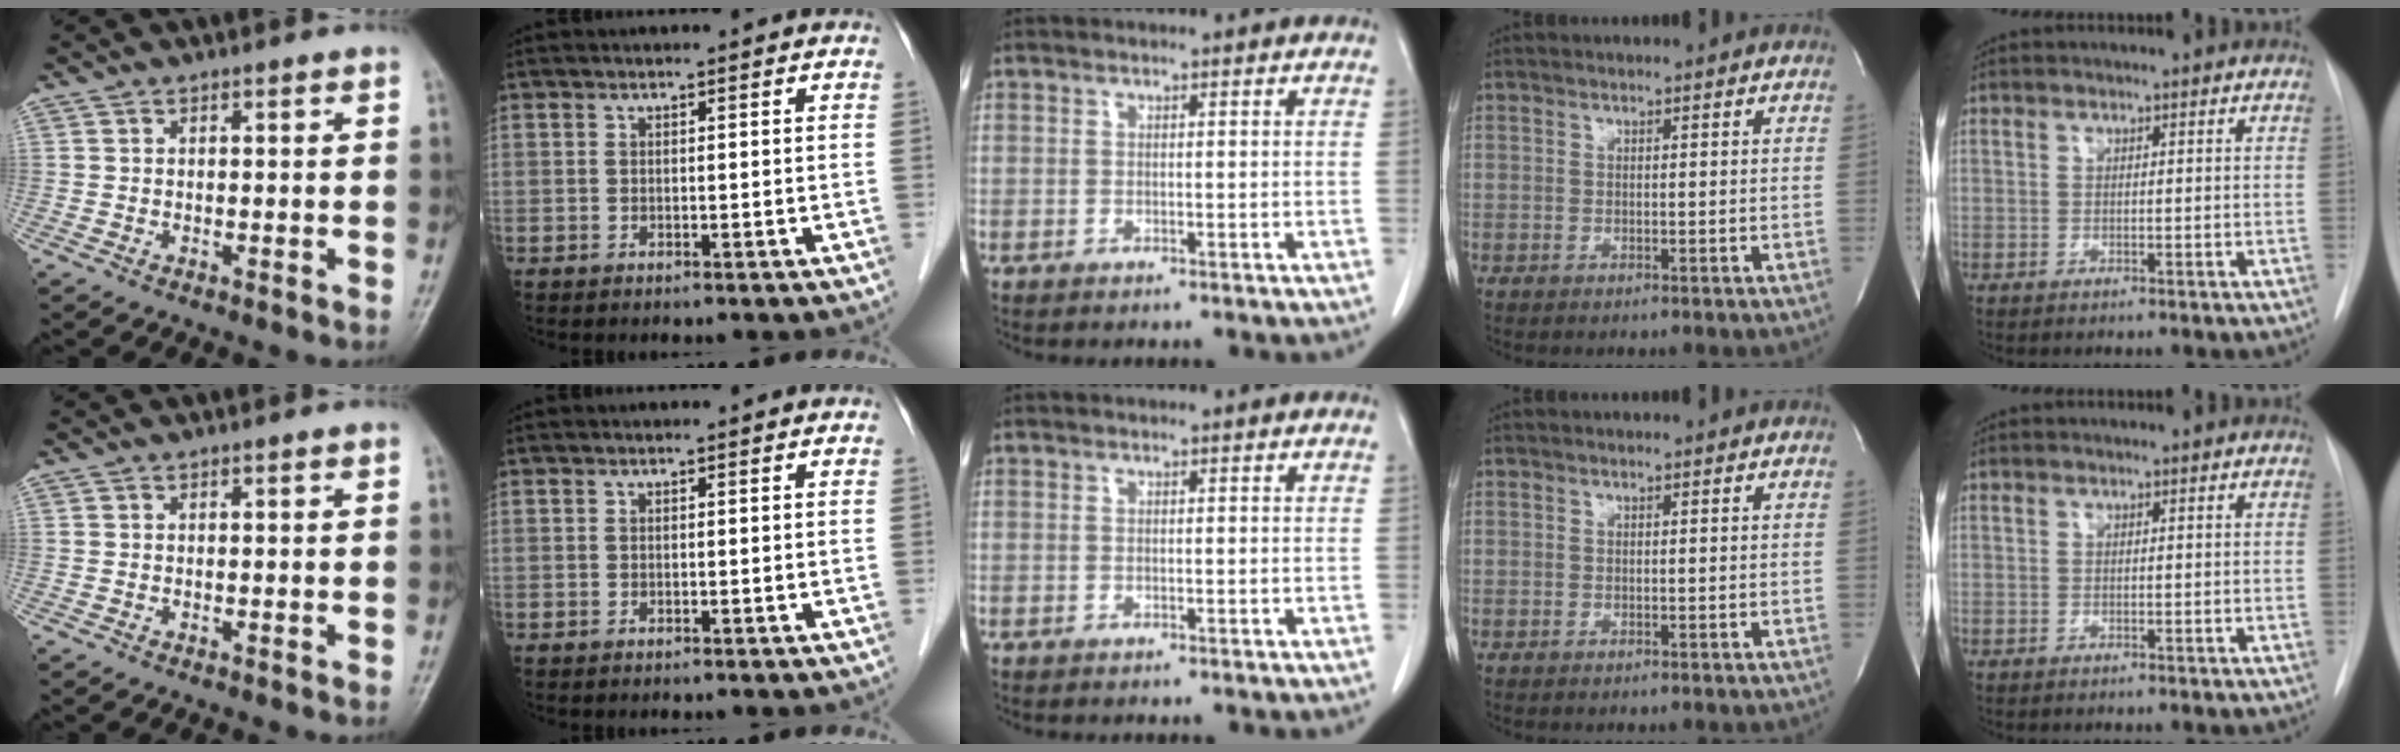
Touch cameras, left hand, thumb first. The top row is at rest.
{}